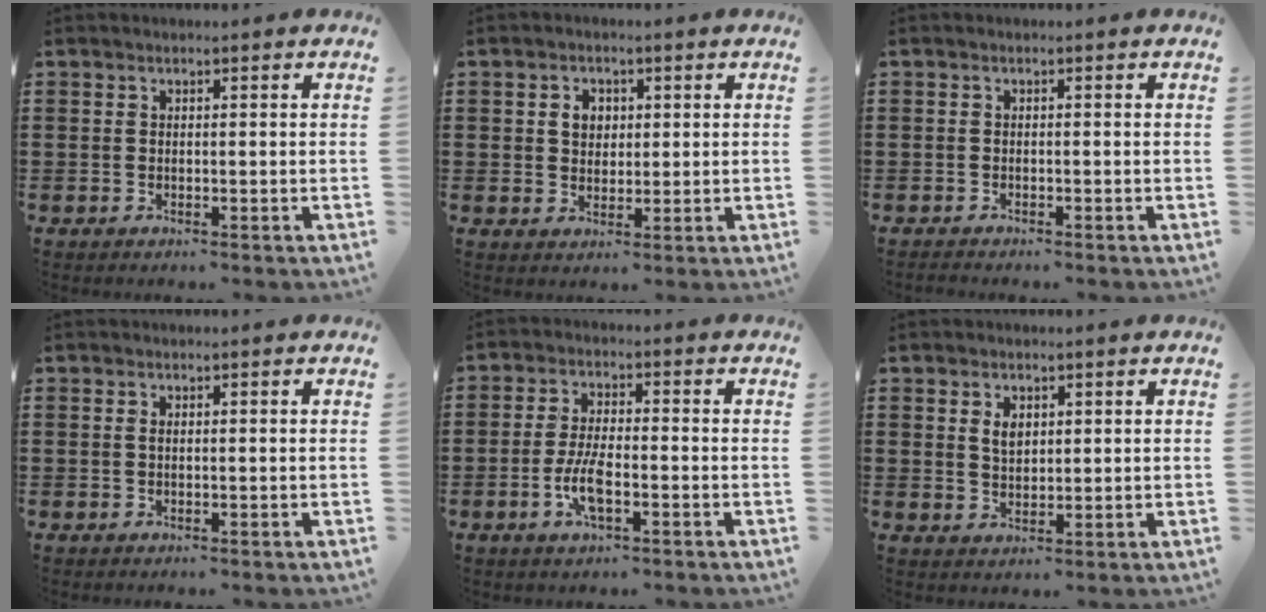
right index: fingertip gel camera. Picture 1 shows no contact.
{"total": 3.0, "force": [0.7, 2.5, 1.6], "torque": [-0.040, 0.012, 0.010]}
{"total": 0.6, "force": [-0.6, 0.1, 0.0], "torque": [0.000, 0.000, -0.013]}
{"total": 0.0}
{"total": 5.8, "force": [-2.0, 1.8, 5.1], "torque": [-0.114, -0.007, -0.040]}
{"total": 2.4, "force": [1.0, 1.5, 1.5], "torque": [-0.035, 0.005, 0.019]}